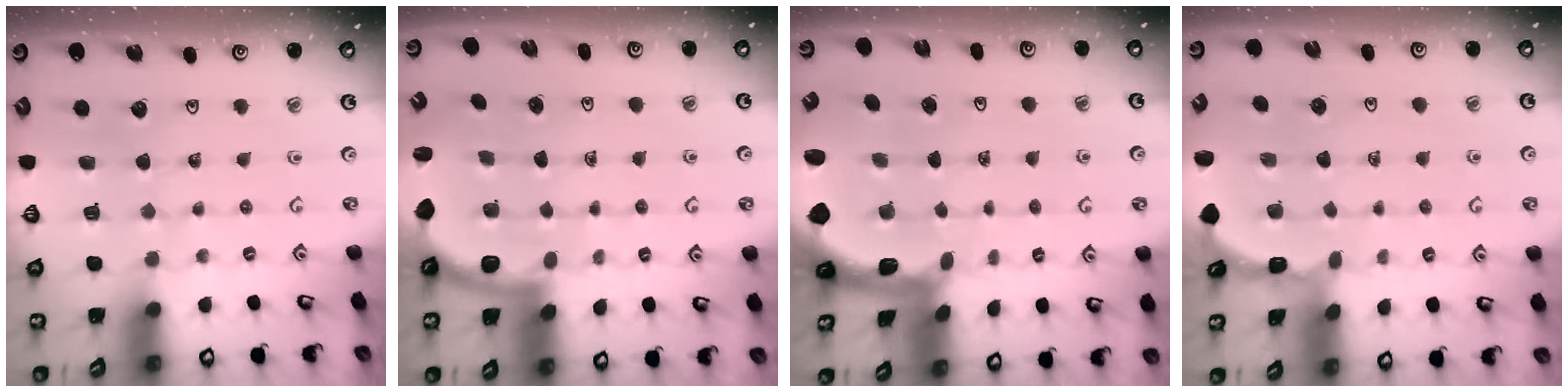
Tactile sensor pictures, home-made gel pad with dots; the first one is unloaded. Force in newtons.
{"total": 2.6, "press": 2.5, "slide": 0.7}
{"total": 1.9, "press": 1.8, "slide": 0.4}
{"total": 1.0, "press": 0.9, "slide": 0.2}